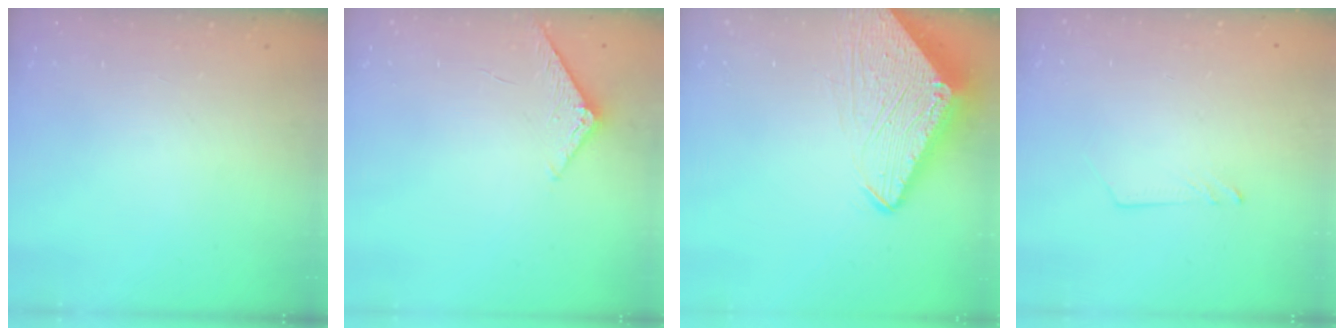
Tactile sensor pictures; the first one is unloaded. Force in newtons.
{"total": 5.6, "press": 5.6, "slide": 0.6}
{"total": 7.1, "press": 7.0, "slide": 0.7}
{"total": 1.2, "press": 1.2, "slide": 0.1}